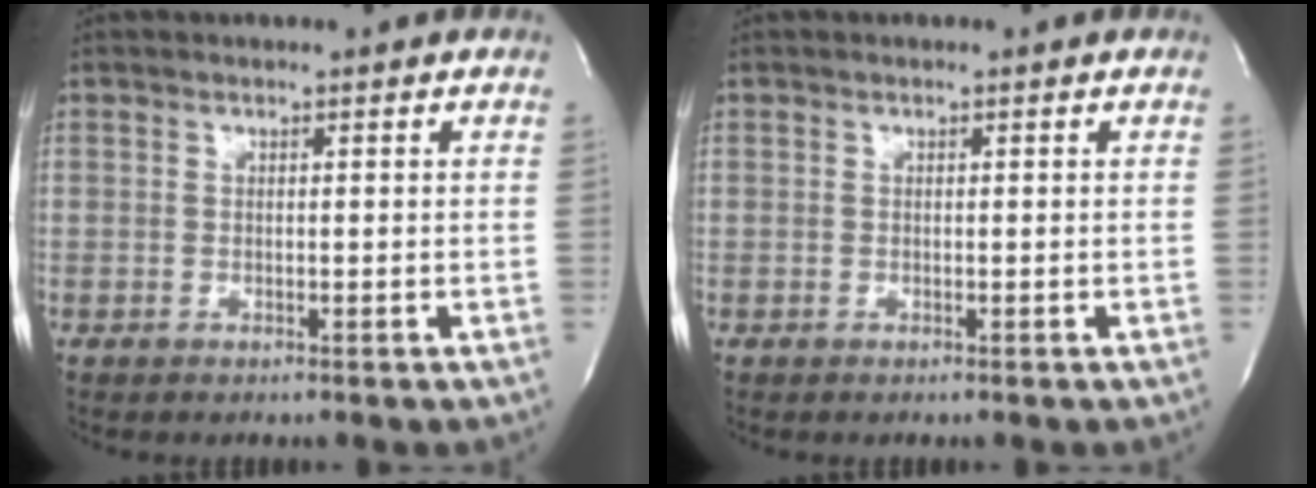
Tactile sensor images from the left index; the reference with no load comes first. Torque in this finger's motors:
{"motor_torque": [0.00, 0.00, -0.01, 0.00]}